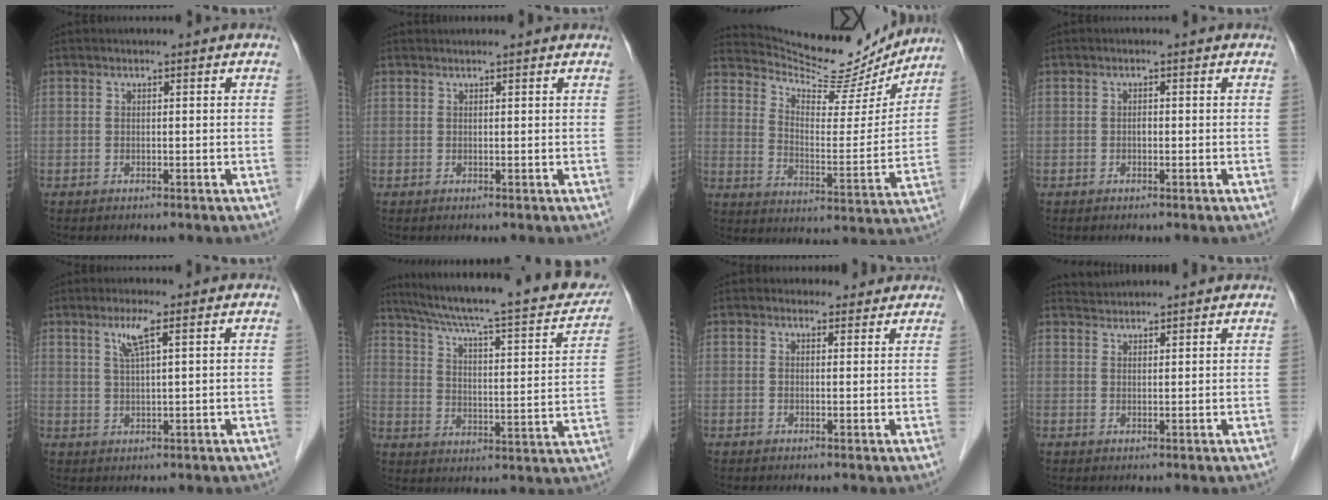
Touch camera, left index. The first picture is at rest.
{"total": 2.9, "force": [2.9, 0.3, 0.4], "torque": [-0.008, 0.024, 0.033]}
{"total": 17.4, "force": [16.6, 3.4, 3.6], "torque": [-0.059, -0.028, 0.238]}
{"total": 0.5, "force": [-0.1, 0.4, 0.4], "torque": [-0.006, 0.003, -0.005]}
{"total": 3.6, "force": [1.9, 0.0, 3.1], "torque": [-0.067, 0.001, 0.040]}
{"total": 26.6, "force": [22.7, 3.4, 13.4], "torque": [-0.208, -0.015, 0.304]}
{"total": 2.9, "force": [2.5, 1.4, -0.1], "torque": [0.005, 0.006, 0.025]}
{"total": 4.0, "force": [4.0, 0.1, 0.1], "torque": [-0.009, 0.030, 0.065]}